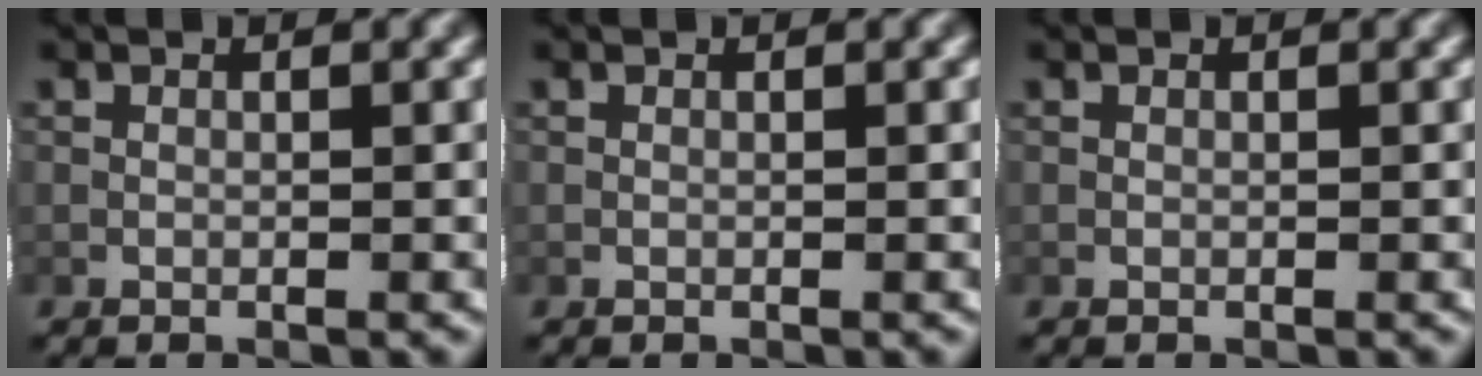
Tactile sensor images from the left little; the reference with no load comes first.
{"total": 0.0}
{"total": 0.0}